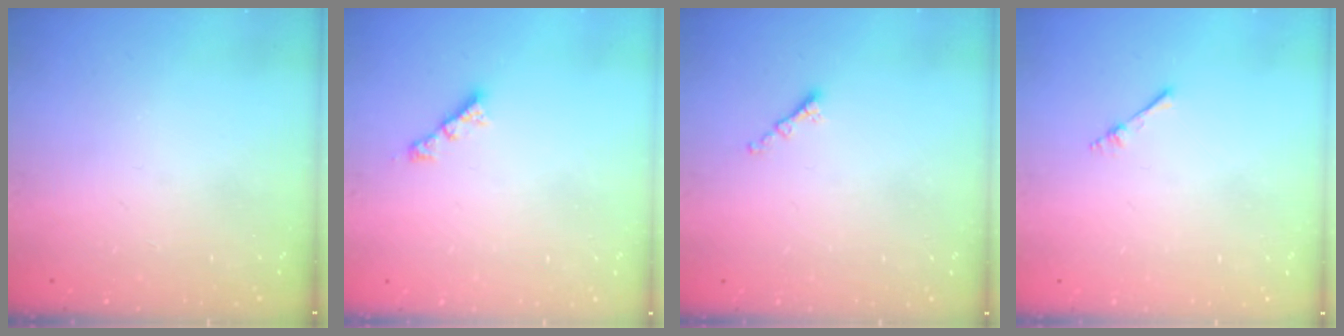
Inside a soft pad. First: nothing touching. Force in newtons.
{"total": 2.4, "press": 2.4, "slide": 0.3}
{"total": 1.4, "press": 1.3, "slide": 0.5}
{"total": 2.2, "press": 2.1, "slide": 0.3}